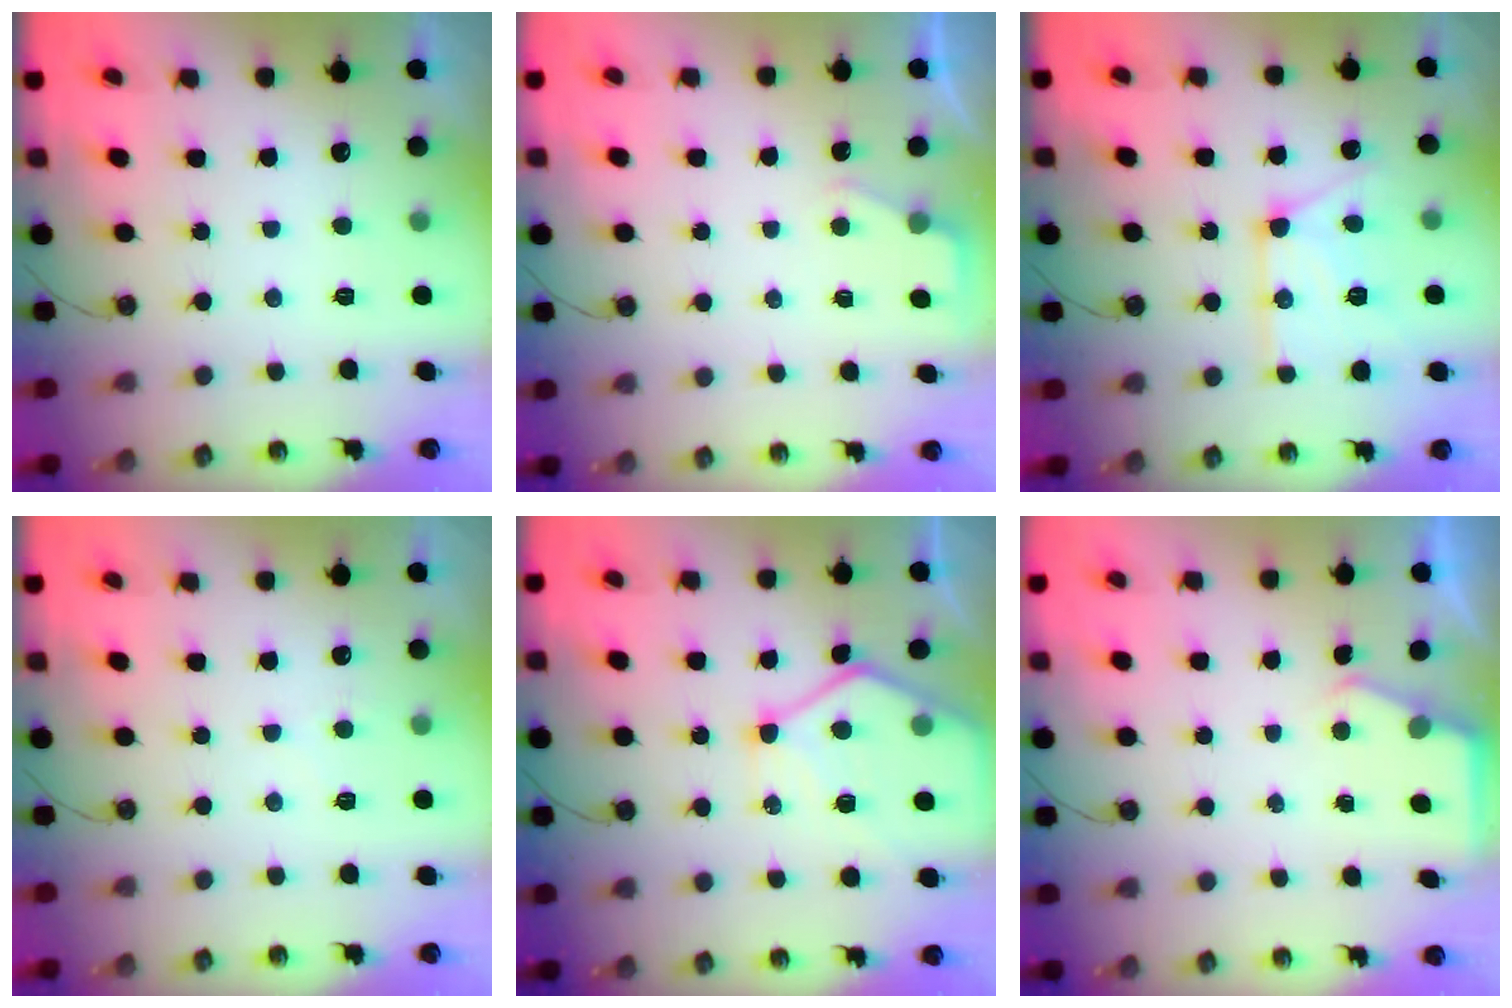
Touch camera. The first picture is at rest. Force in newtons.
{"total": 2.4, "press": 2.4, "slide": 0.4}
{"total": 13.8, "press": 13.8, "slide": 0.9}
{"total": 4.8, "press": 4.7, "slide": 0.6}
{"total": 14.1, "press": 14.0, "slide": 1.3}
{"total": 2.8, "press": 2.8, "slide": 0.4}